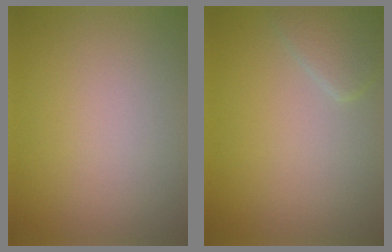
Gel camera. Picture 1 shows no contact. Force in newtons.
{"total": 1.9, "press": 1.9, "slide": 0.1}